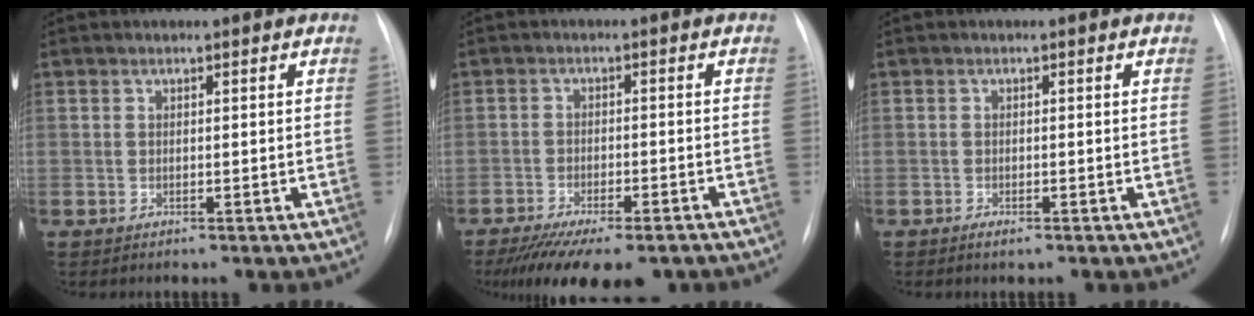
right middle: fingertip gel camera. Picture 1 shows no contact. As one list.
[{"total": 14.4, "force": [-11.2, 4.3, 8.0], "torque": [-0.137, -0.020, -0.159]}, {"total": 0.9, "force": [-0.6, 0.4, 0.7], "torque": [-0.008, -0.001, -0.004]}]